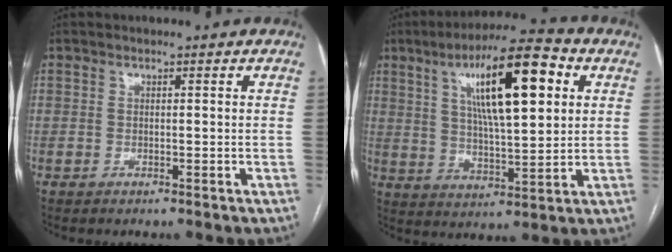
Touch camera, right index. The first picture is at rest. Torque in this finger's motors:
{"motor_torque": [1.33, 0.81, 1.05, 0.21]}